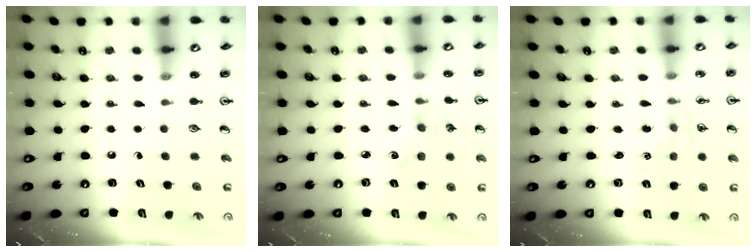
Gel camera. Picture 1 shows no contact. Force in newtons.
{"total": 2.9, "press": 2.8, "slide": 0.4}
{"total": 0.7, "press": 0.6, "slide": 0.2}